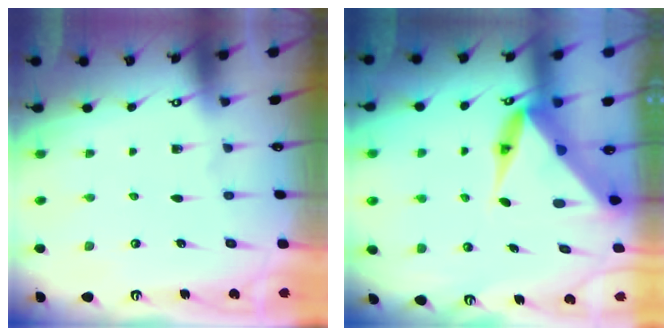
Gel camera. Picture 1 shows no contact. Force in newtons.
{"total": 7.4, "press": 7.3, "slide": 1.3}